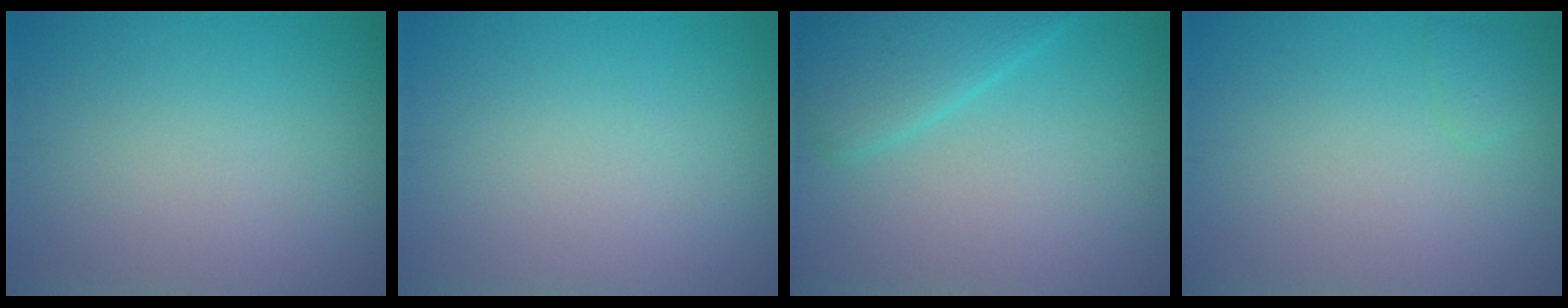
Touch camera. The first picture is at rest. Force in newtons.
{"total": 0.0}
{"total": 4.1, "press": 4.0, "slide": 0.2}
{"total": 0.8, "press": 0.8, "slide": 0.0}